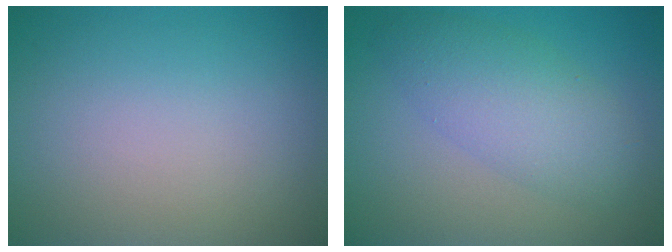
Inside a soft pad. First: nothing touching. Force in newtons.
{"total": 4.9, "press": 4.9, "slide": 0.1}